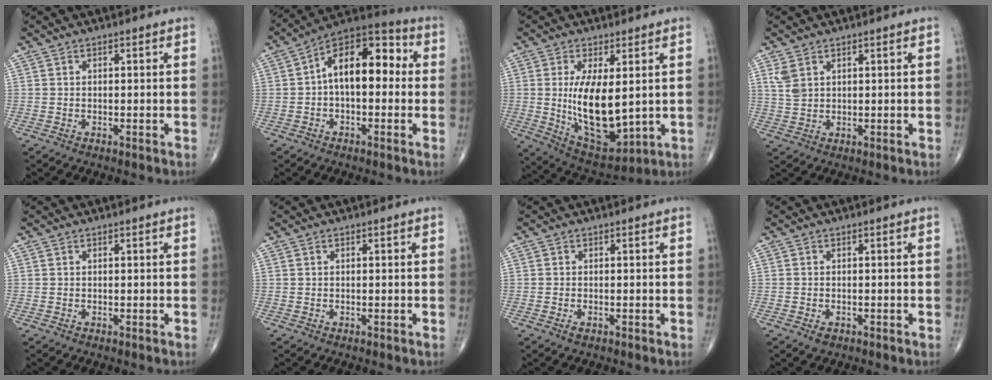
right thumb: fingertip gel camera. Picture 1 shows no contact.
{"total": 14.5, "force": [1.1, 8.0, 12.0], "torque": [-0.159, 0.047, 0.002]}
{"total": 14.5, "force": [0.8, 6.4, 12.9], "torque": [-0.208, -0.028, 0.035]}
{"total": 3.4, "force": [1.7, 2.2, 1.9], "torque": [-0.039, -0.002, 0.044]}
{"total": 0.0}
{"total": 0.0}
{"total": 0.9, "force": [-0.5, 0.5, 0.7], "torque": [-0.013, 0.001, -0.009]}
{"total": 1.4, "force": [-0.7, 0.9, 0.8], "torque": [-0.011, 0.001, -0.009]}